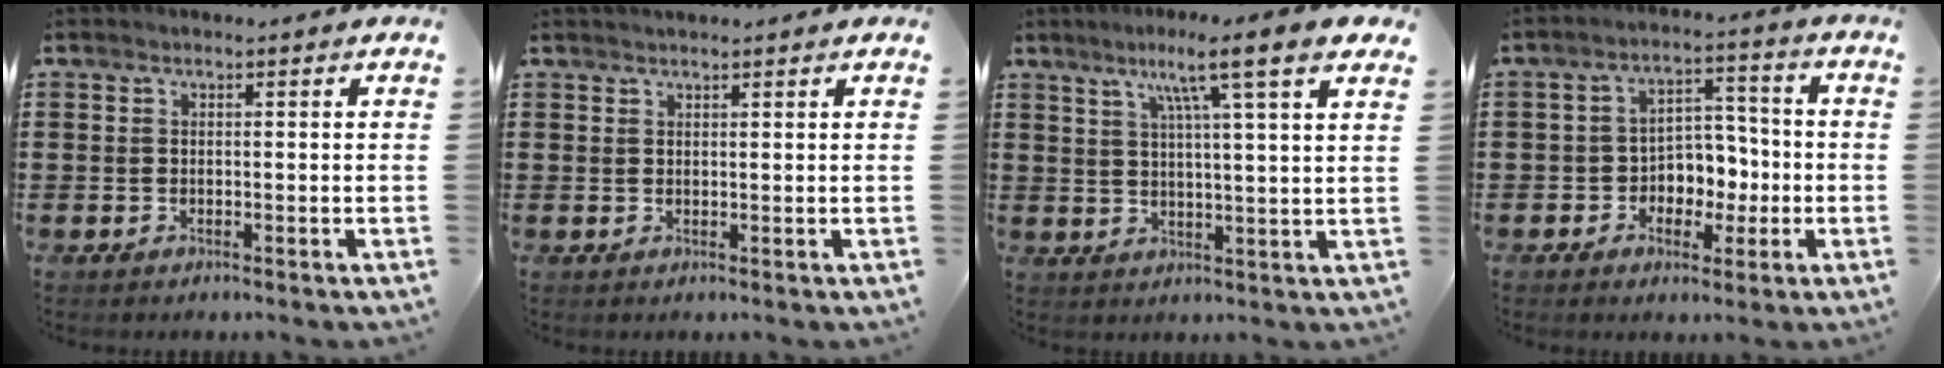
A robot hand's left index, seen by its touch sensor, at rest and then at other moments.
{"total": 1.0, "force": [0.9, 0.1, 0.2], "torque": [-0.005, 0.000, 0.019]}
{"total": 8.2, "force": [5.0, -0.4, 6.5], "torque": [-0.126, -0.016, 0.075]}
{"total": 5.3, "force": [-1.2, 4.6, 2.2], "torque": [-0.048, 0.008, -0.027]}